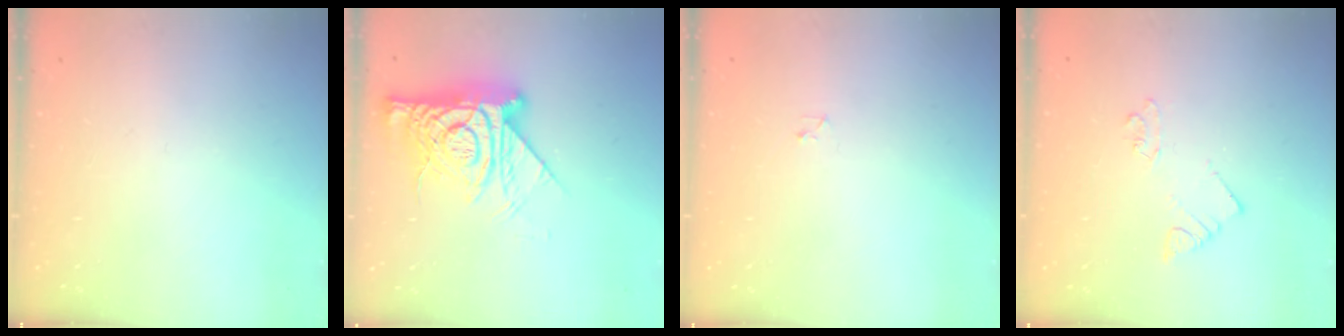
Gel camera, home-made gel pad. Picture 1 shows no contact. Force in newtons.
{"total": 15.0, "press": 15.0, "slide": 1.3}
{"total": 1.6, "press": 1.6, "slide": 0.2}
{"total": 1.7, "press": 1.6, "slide": 0.2}